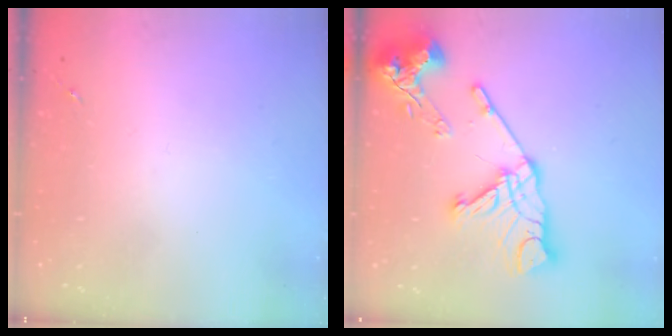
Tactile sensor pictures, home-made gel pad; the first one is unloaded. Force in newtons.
{"total": 20.1, "press": 20.0, "slide": 2.3}